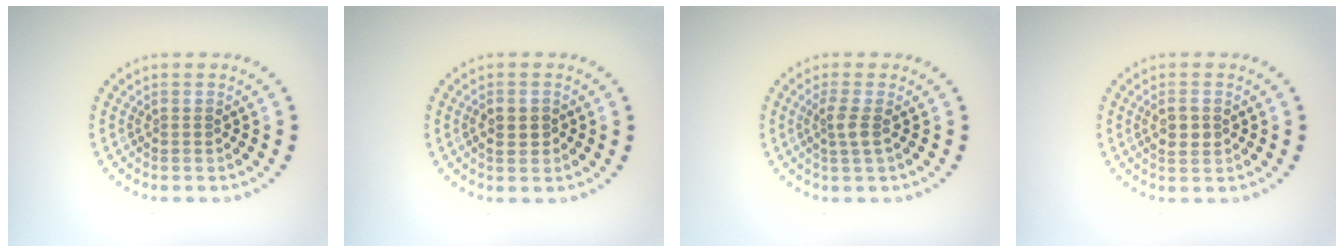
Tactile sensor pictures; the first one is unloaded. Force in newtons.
{"total": 1.5, "press": 1.5, "slide": 0.2}
{"total": 1.7, "press": 1.4, "slide": 1.0}
{"total": 1.9, "press": 1.9, "slide": 0.4}